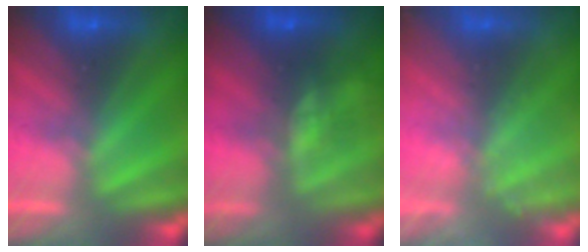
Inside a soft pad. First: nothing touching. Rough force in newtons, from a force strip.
{"total": 4.8}
{"total": 2.4}